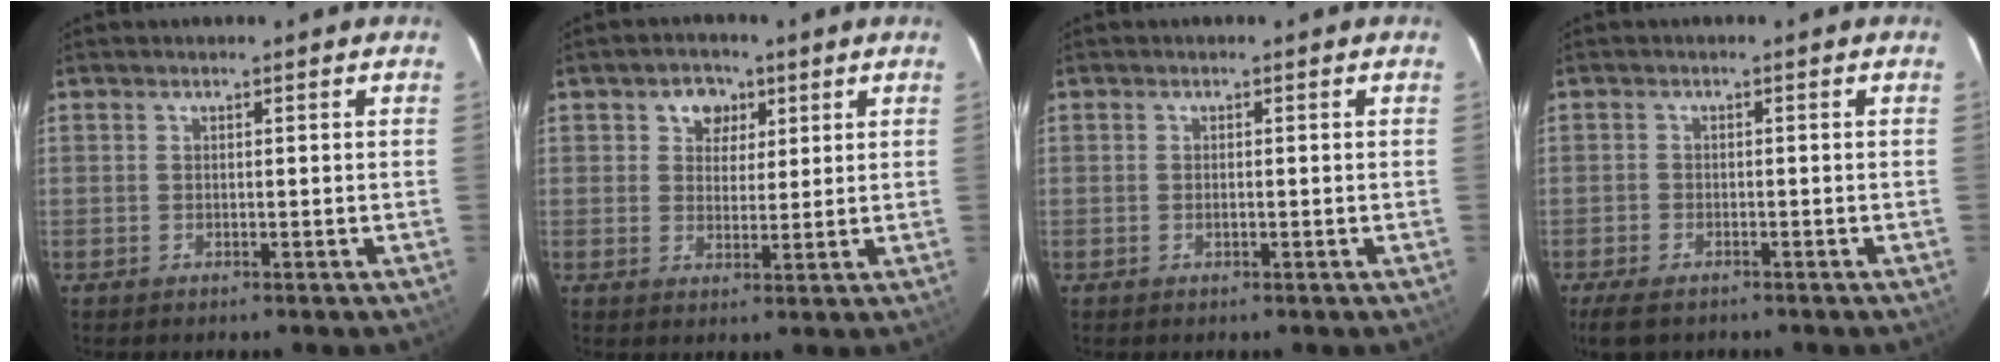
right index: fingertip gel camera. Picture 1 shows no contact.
{"total": 5.1, "force": [2.2, 4.3, 1.7], "torque": [-0.019, 0.009, 0.037]}
{"total": 0.7, "force": [-0.2, 0.3, 0.6], "torque": [-0.012, 0.001, -0.004]}
{"total": 5.4, "force": [-4.0, 2.4, 2.7], "torque": [-0.071, -0.016, -0.074]}